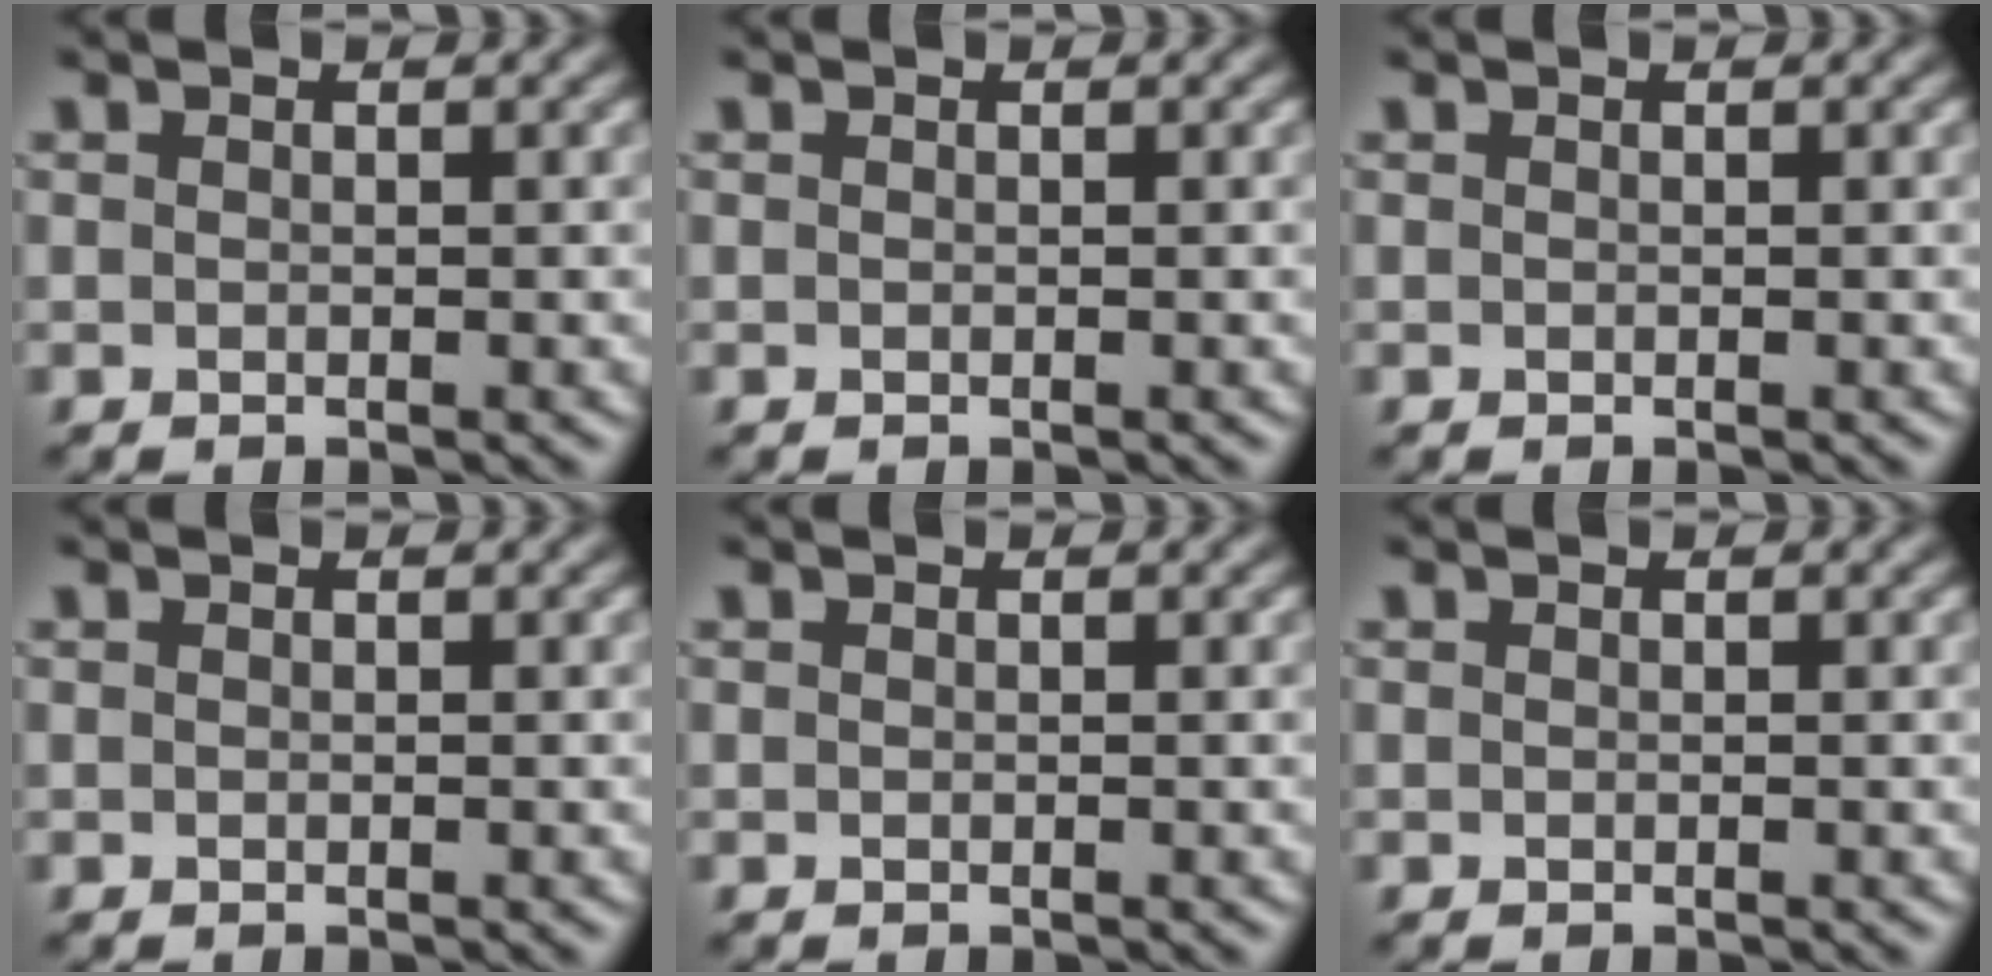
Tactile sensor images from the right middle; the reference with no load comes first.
{"total": 0.0}
{"total": 0.0}
{"total": 0.0}
{"total": 0.0}
{"total": 0.0}